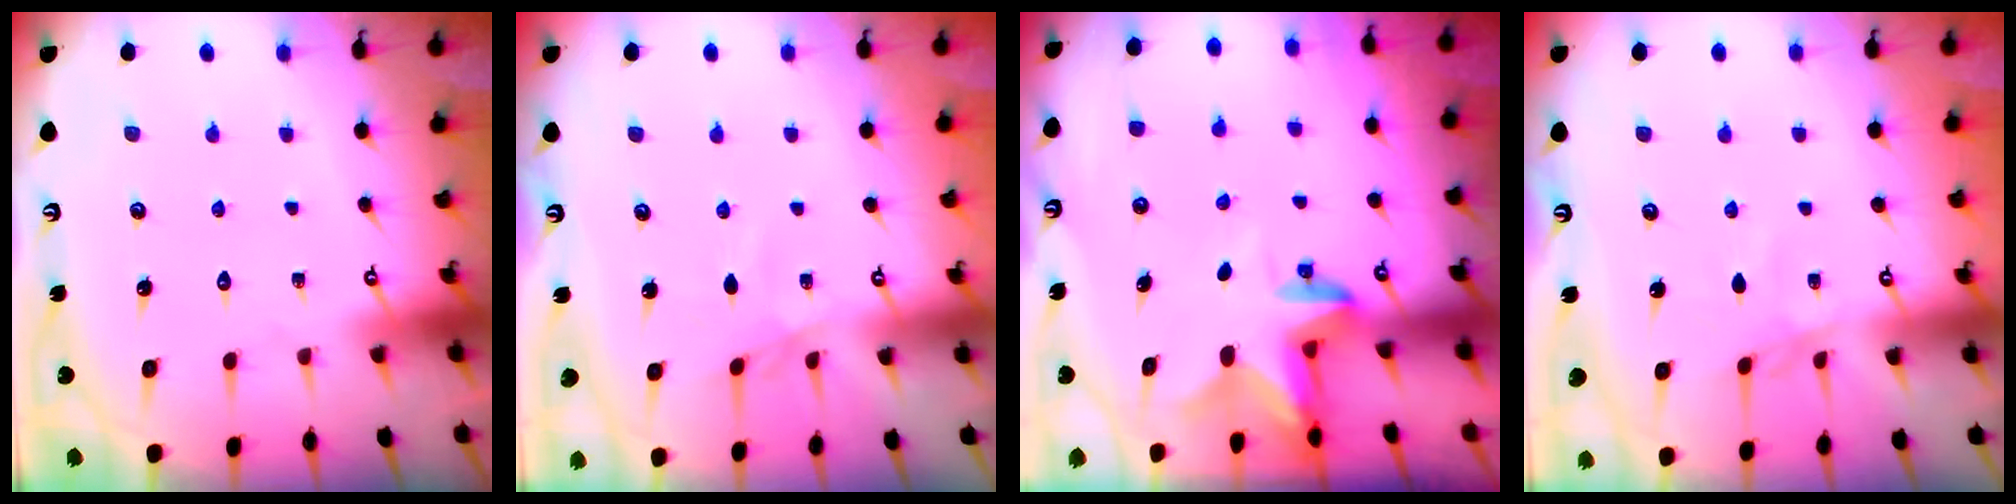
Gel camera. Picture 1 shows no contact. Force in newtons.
{"total": 2.2, "press": 2.1, "slide": 0.5}
{"total": 2.8, "press": 2.7, "slide": 0.5}
{"total": 2.0, "press": 1.9, "slide": 0.4}